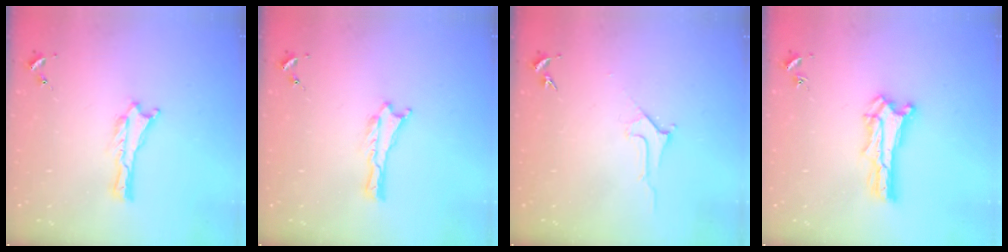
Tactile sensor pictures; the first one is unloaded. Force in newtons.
{"total": 0.0}
{"total": 2.8, "press": 2.8, "slide": 0.4}
{"total": 1.4, "press": 1.4, "slide": 0.2}